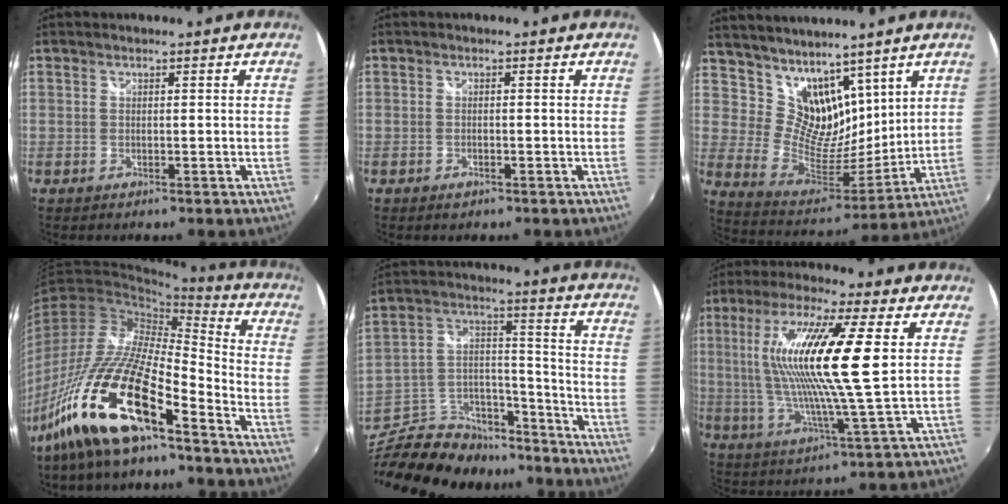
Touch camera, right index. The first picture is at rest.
{"total": 1.2, "force": [-0.9, 0.6, 0.4], "torque": [-0.008, -0.003, -0.017]}
{"total": 13.4, "force": [9.4, 7.9, 5.2], "torque": [-0.096, -0.007, 0.188]}
{"total": 19.0, "force": [-13.1, 3.9, 13.3], "torque": [-0.267, -0.009, -0.266]}
{"total": 24.9, "force": [-17.7, 13.6, 11.0], "torque": [-0.262, 0.042, -0.259]}
{"total": 18.0, "force": [3.9, 1.9, 17.5], "torque": [-0.321, 0.004, 0.071]}